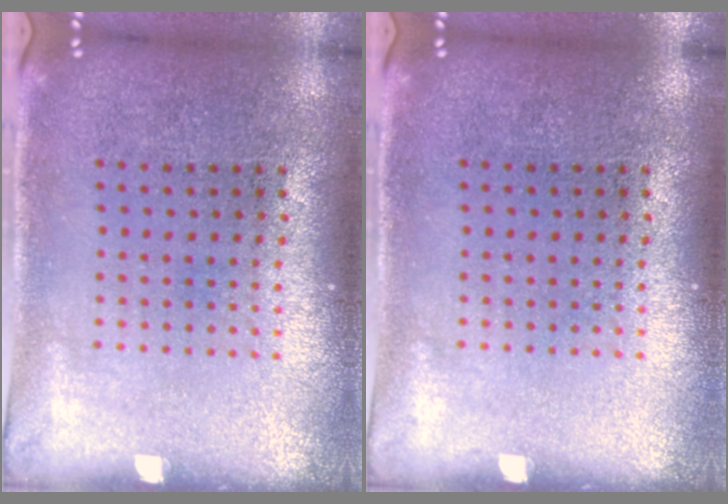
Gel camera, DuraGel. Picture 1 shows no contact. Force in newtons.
{"total": 0.0}